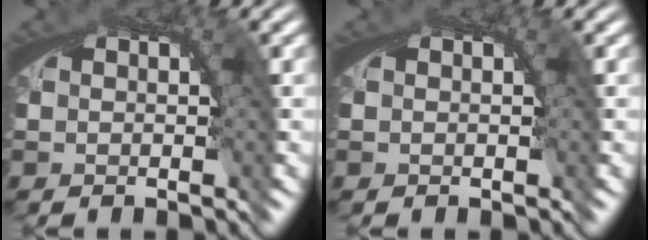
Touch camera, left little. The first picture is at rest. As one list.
[{"total": 0.0}]